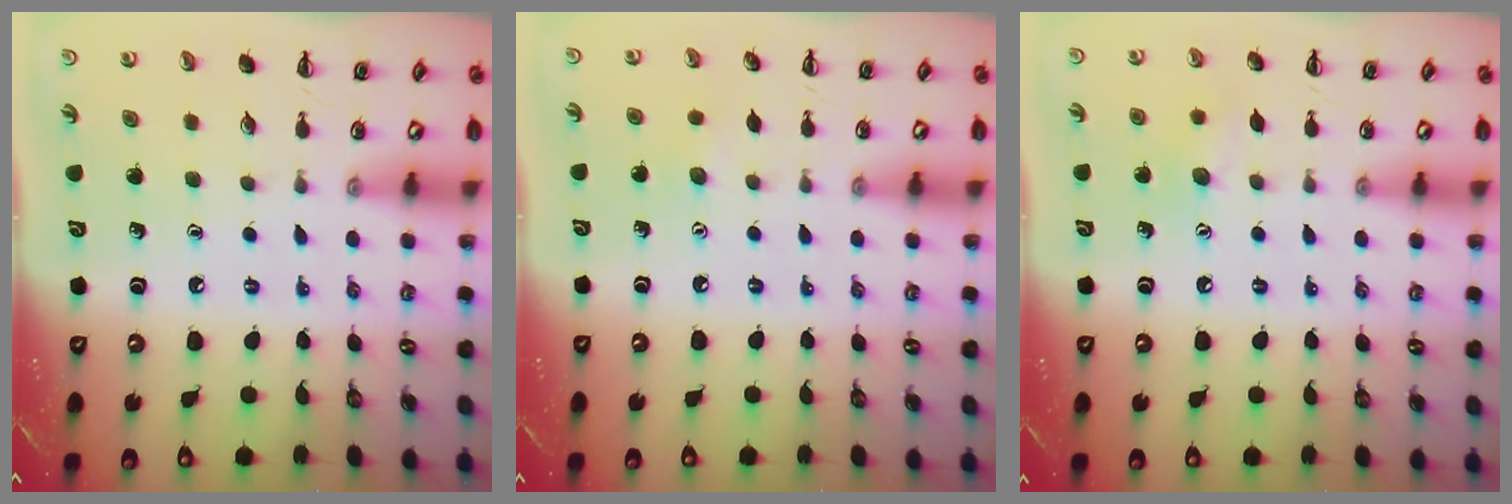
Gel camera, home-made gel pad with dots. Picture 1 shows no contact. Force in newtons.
{"total": 3.1, "press": 3.0, "slide": 0.8}
{"total": 6.9, "press": 6.7, "slide": 1.5}